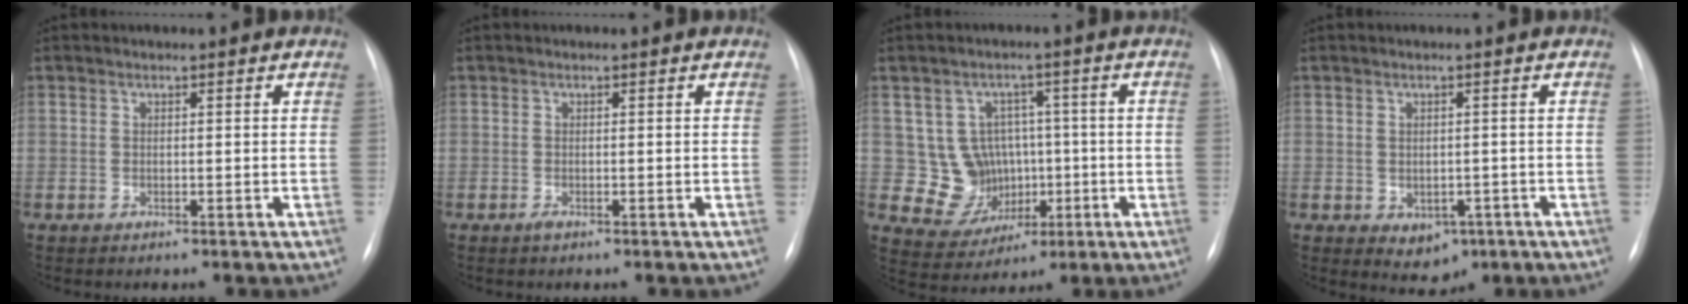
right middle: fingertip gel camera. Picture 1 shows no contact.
{"total": 0.5, "force": [-0.3, 0.1, 0.4], "torque": [-0.008, -0.001, -0.006]}
{"total": 8.4, "force": [0.2, 8.1, 2.0], "torque": [-0.030, 0.031, 0.022]}
{"total": 3.9, "force": [-1.3, 2.9, 2.2], "torque": [-0.025, 0.001, -0.002]}